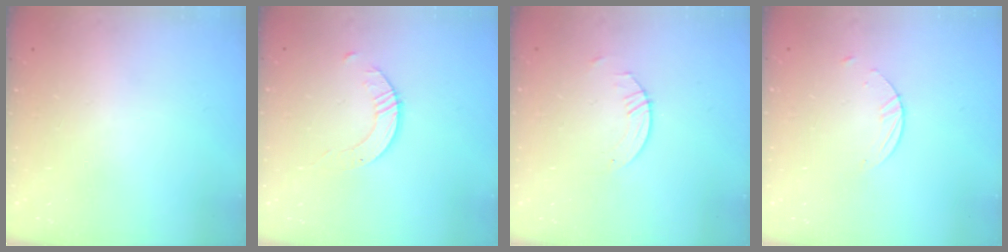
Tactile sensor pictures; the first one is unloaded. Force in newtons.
{"total": 1.7, "press": 1.7, "slide": 0.2}
{"total": 0.8, "press": 0.8, "slide": 0.2}
{"total": 2.1, "press": 2.1, "slide": 0.2}